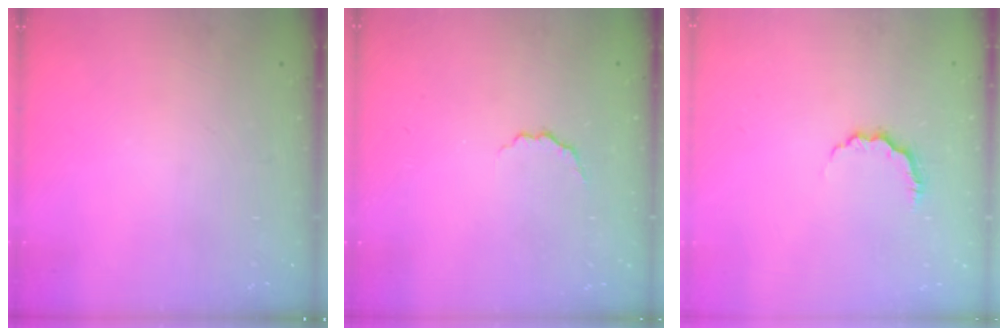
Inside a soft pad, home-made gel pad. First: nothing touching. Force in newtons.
{"total": 3.0, "press": 2.9, "slide": 0.9}
{"total": 4.2, "press": 4.1, "slide": 0.9}